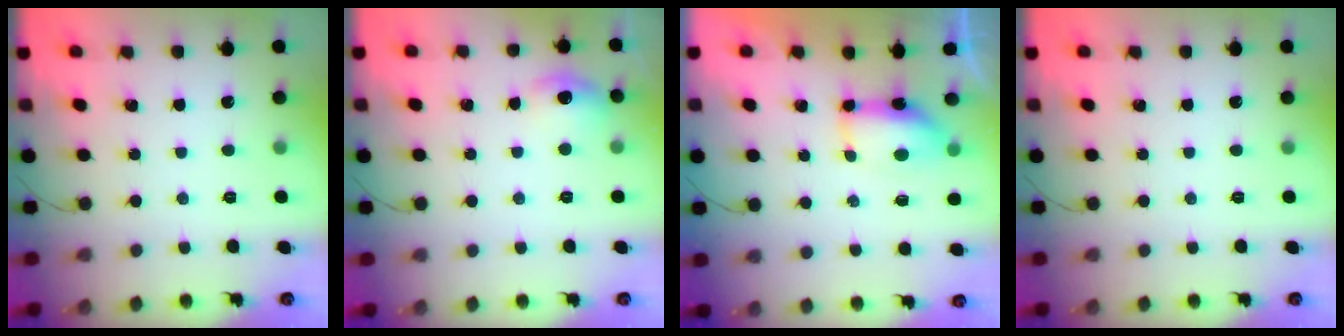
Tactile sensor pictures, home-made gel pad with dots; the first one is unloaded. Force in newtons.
{"total": 6.8, "press": 6.6, "slide": 1.7}
{"total": 9.0, "press": 8.1, "slide": 3.9}
{"total": 0.0}